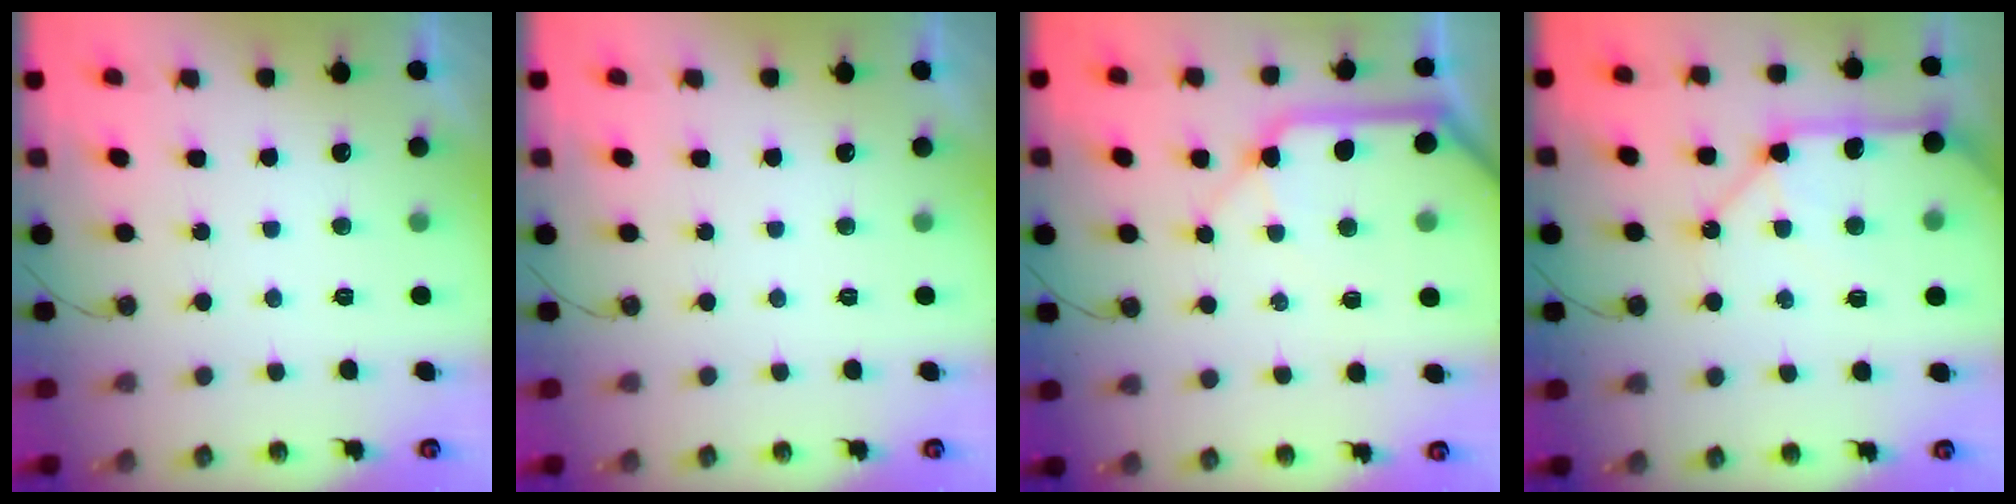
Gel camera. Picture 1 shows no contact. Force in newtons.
{"total": 0.0}
{"total": 13.3, "press": 13.2, "slide": 1.7}
{"total": 13.7, "press": 13.6, "slide": 2.1}